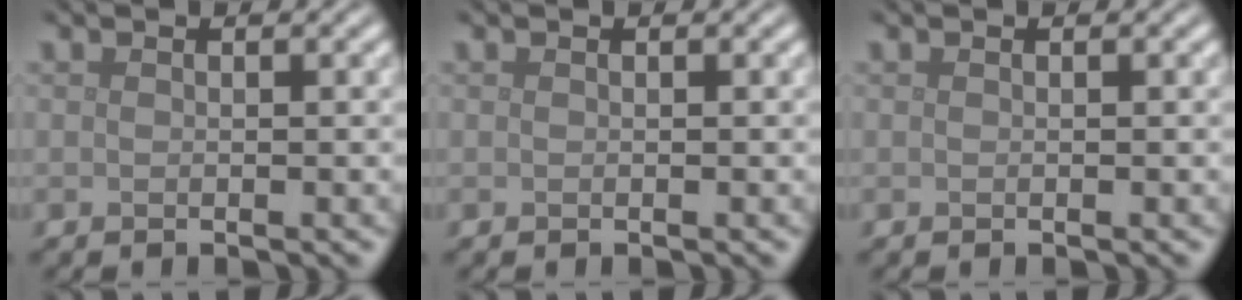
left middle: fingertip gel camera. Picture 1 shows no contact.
{"total": 0.0}
{"total": 0.0}